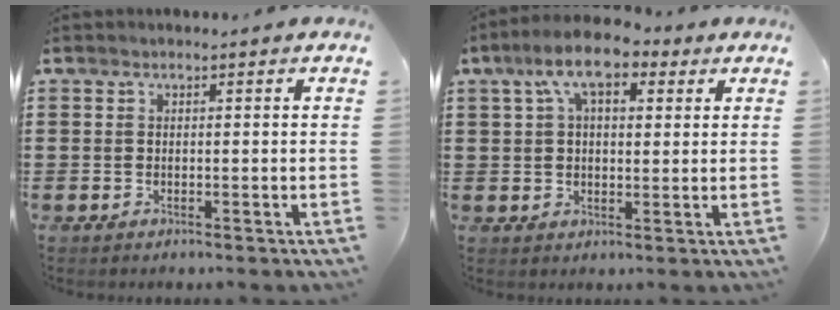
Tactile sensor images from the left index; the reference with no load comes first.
{"total": 8.3, "force": [4.8, 3.6, 5.7], "torque": [-0.118, 0.008, 0.084]}